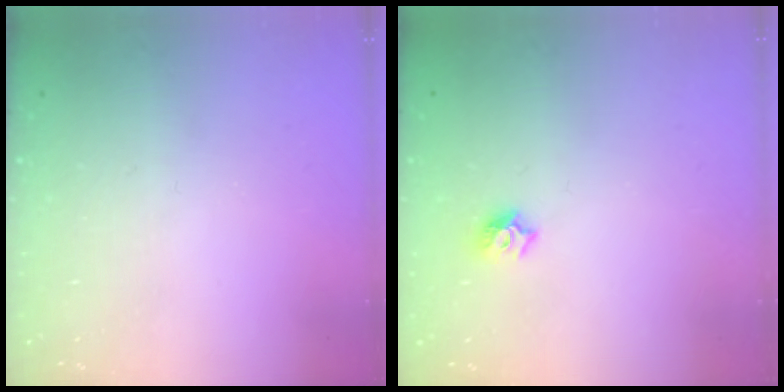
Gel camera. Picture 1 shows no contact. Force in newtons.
{"total": 6.9, "press": 6.8, "slide": 0.9}